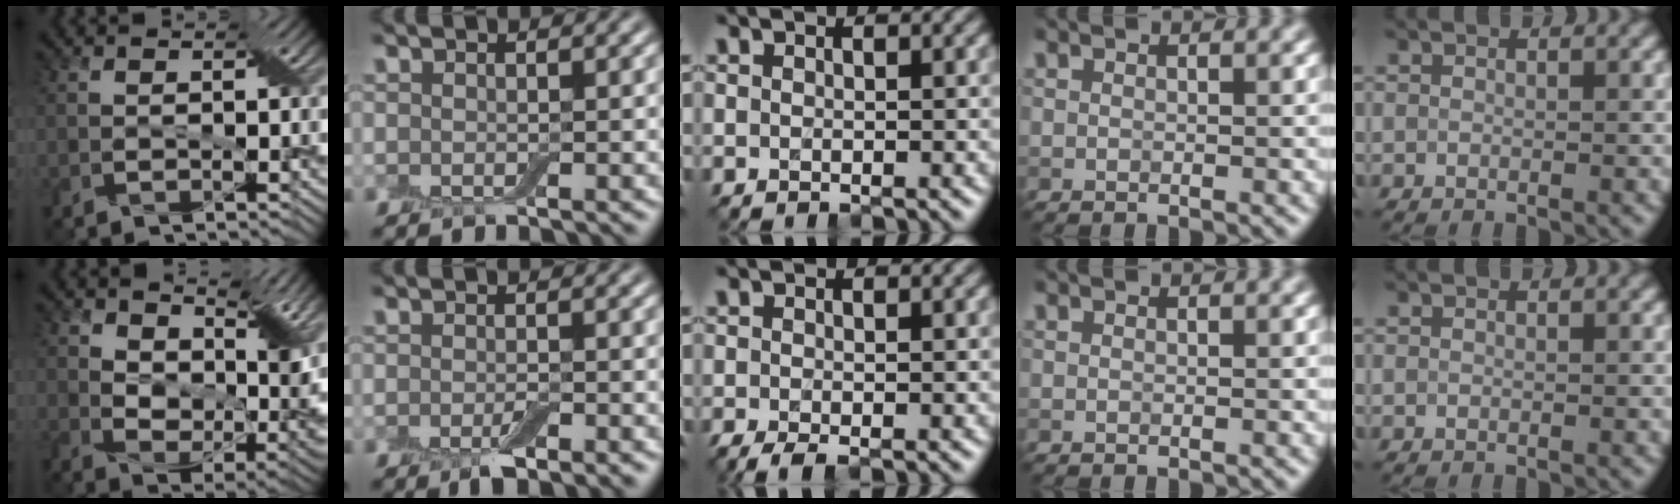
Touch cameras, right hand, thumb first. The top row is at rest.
{"thumb": {"total": 8.6, "force": [5.5, 4.5, 5.0], "torque": [-0.092, -0.011, 0.097]}, "index": {"total": 2.1, "force": [-1.1, 0.6, 1.7], "torque": [-0.028, -0.003, -0.020]}, "middle": {"total": 1.9, "force": [-1.2, 0.3, 1.5], "torque": [-0.028, -0.005, -0.021]}}